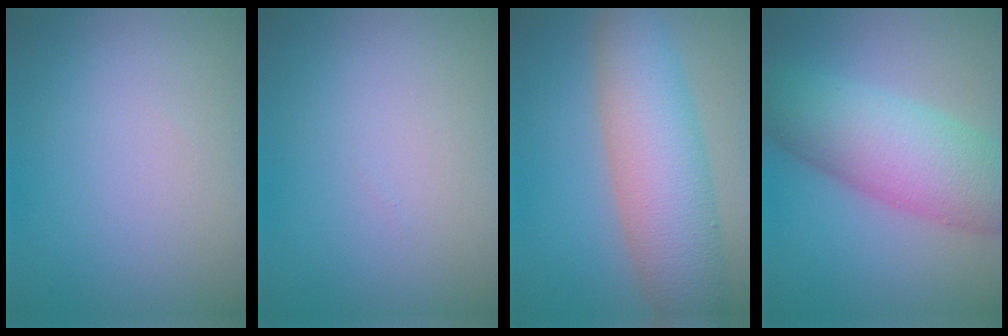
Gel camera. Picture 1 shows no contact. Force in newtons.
{"total": 0.0}
{"total": 8.4, "press": 8.4, "slide": 0.3}
{"total": 8.8, "press": 8.8, "slide": 0.1}